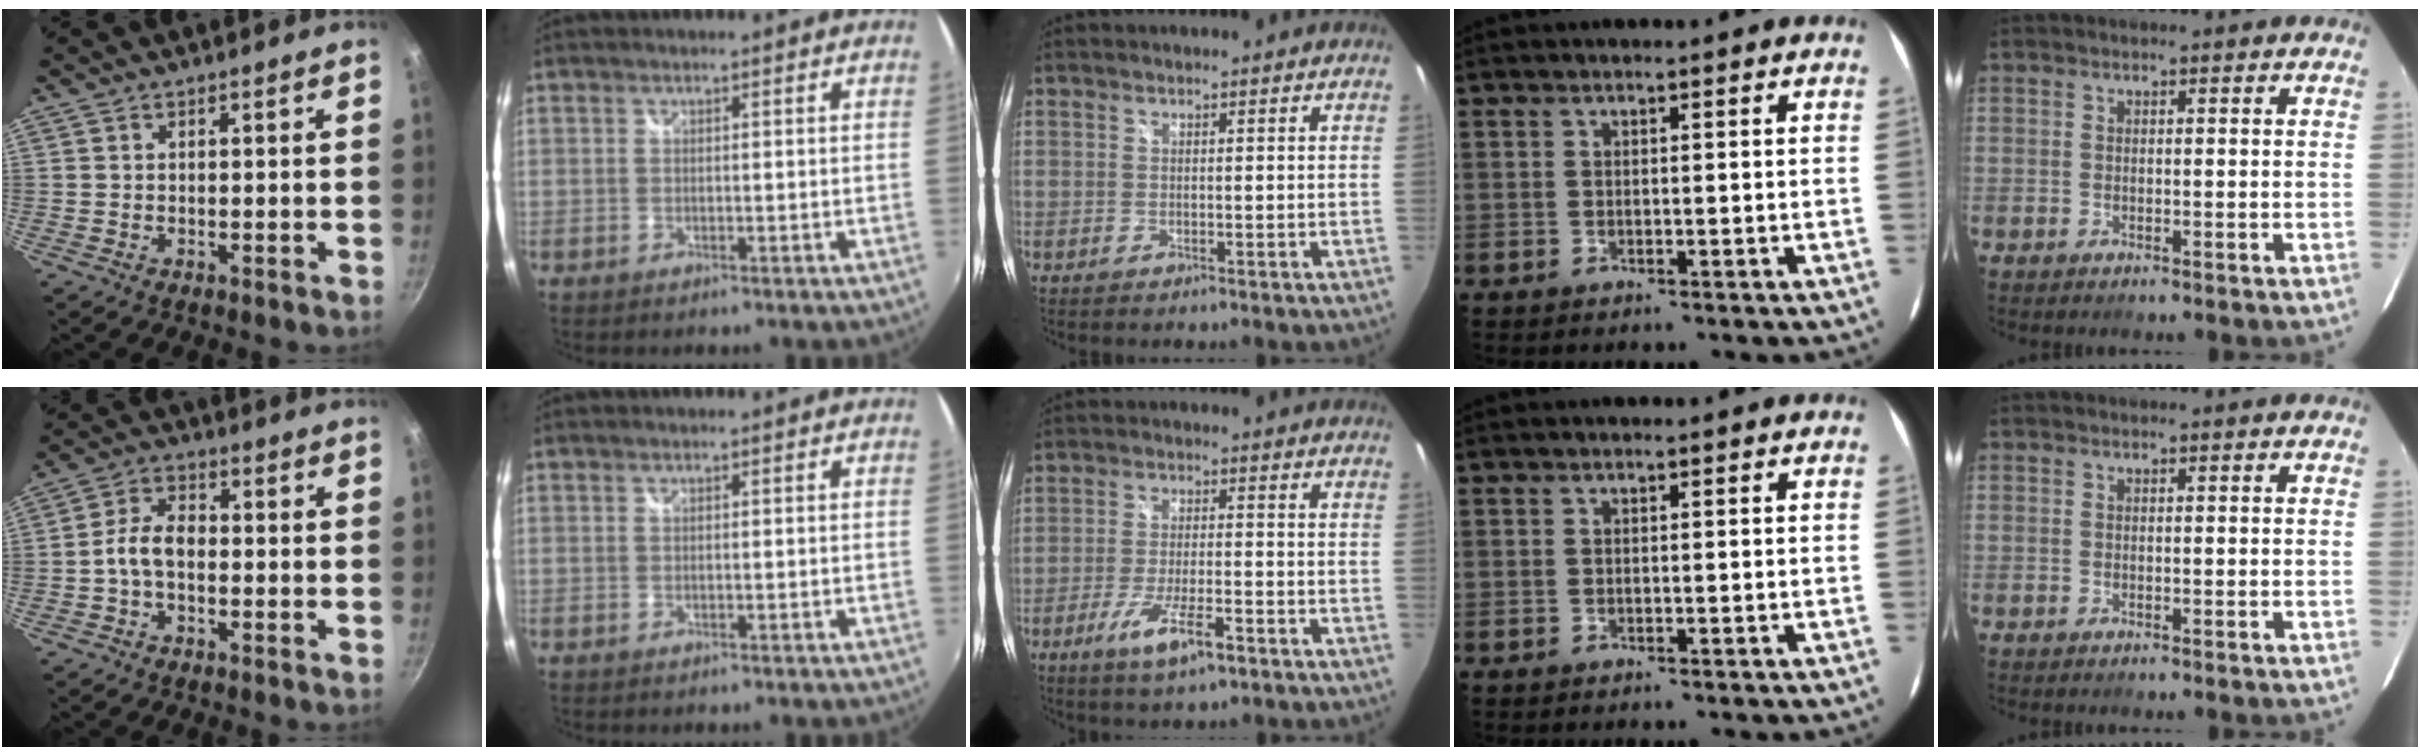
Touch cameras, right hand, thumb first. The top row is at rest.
{"thumb": {"total": 5.9, "force": [-1.2, 3.6, 4.5], "torque": [-0.079, 0.028, -0.032]}, "middle": {"total": 8.2, "force": [-4.7, 1.6, 6.5], "torque": [-0.136, -0.015, -0.080]}}